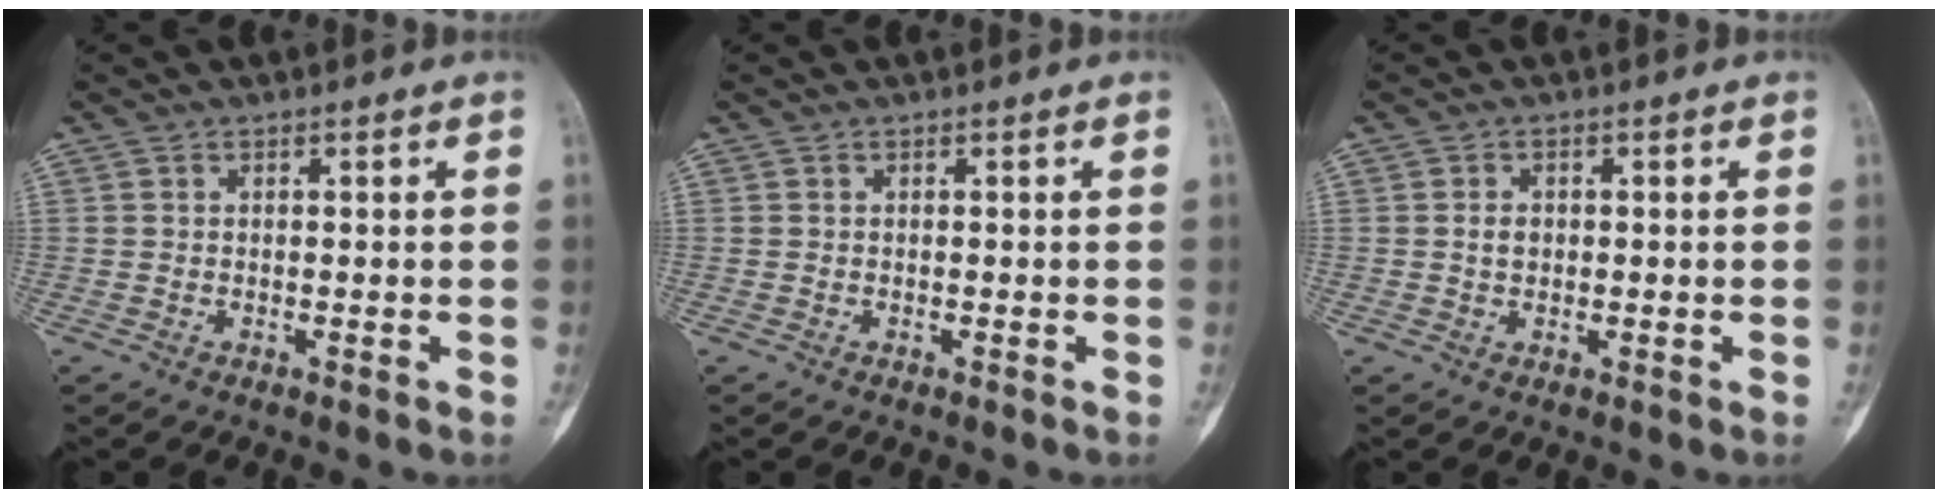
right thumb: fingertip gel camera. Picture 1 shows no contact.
{"total": 0.0}
{"total": 1.9, "force": [0.1, 1.4, 1.2], "torque": [-0.017, 0.003, 0.003]}